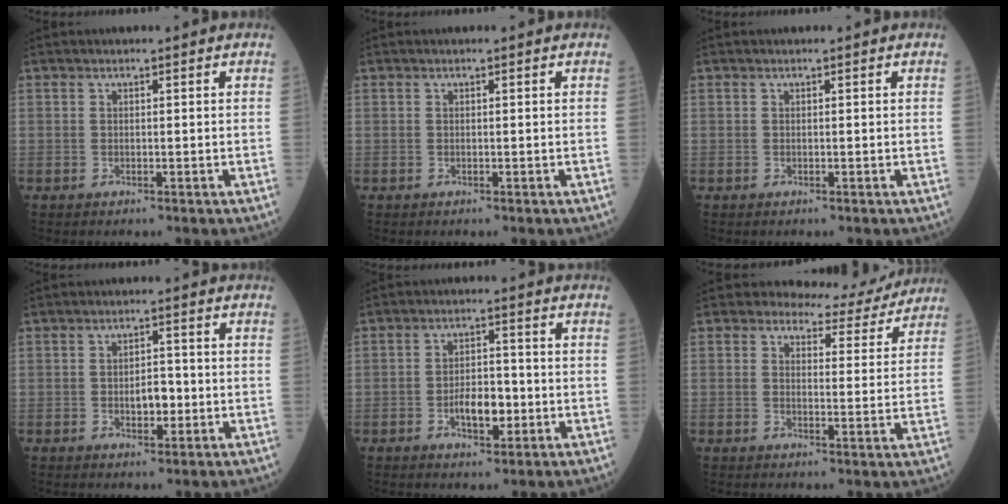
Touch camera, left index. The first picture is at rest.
{"total": 0.0}
{"total": 0.0}
{"total": 3.5, "force": [-0.8, 1.8, 2.9], "torque": [-0.044, 0.004, -0.010]}
{"total": 5.4, "force": [-1.7, 2.5, 4.5], "torque": [-0.080, 0.005, -0.026]}
{"total": 7.3, "force": [7.0, 2.2, 0.0], "torque": [0.006, -0.012, 0.074]}